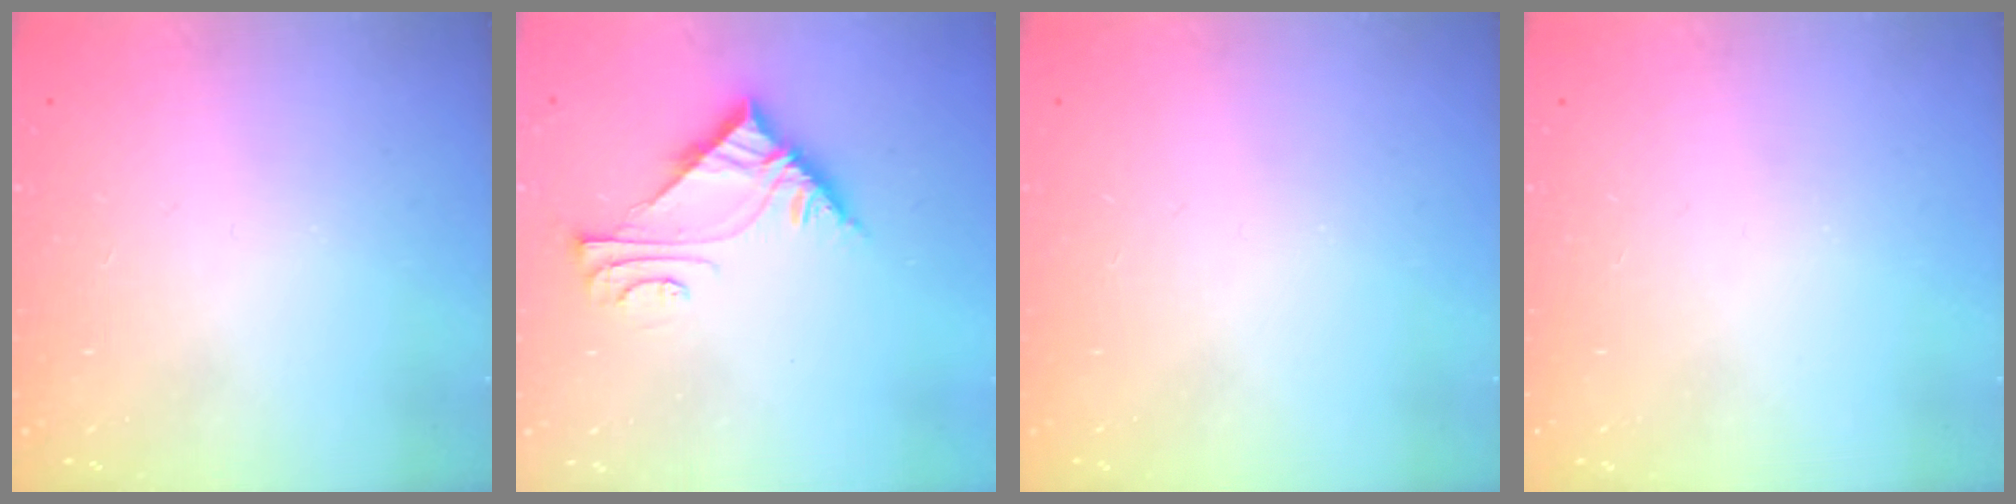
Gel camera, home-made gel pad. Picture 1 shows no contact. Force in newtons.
{"total": 6.9, "press": 6.8, "slide": 0.5}
{"total": 0.0}
{"total": 0.0}